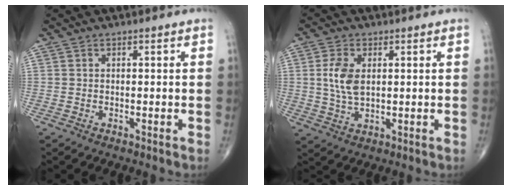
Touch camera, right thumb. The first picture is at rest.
{"total": 6.5, "force": [1.1, 3.7, 5.2], "torque": [-0.108, -0.004, 0.024]}